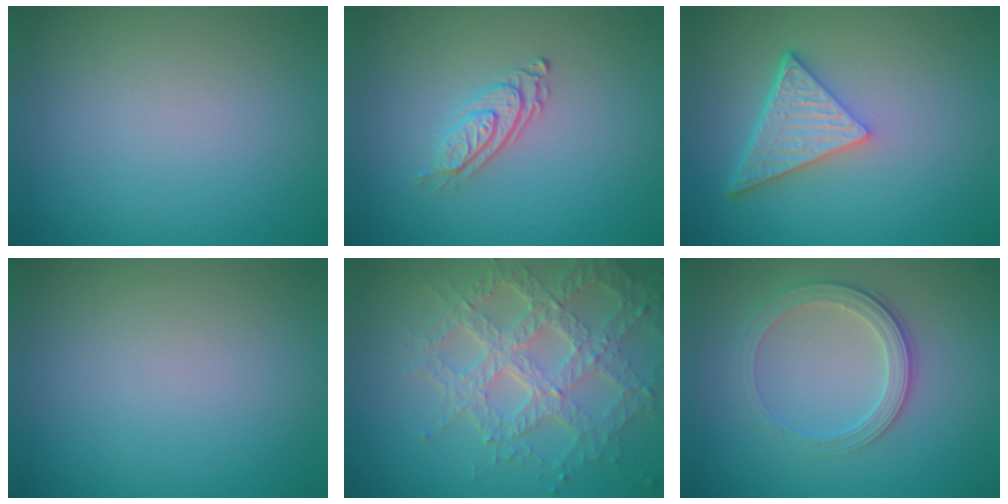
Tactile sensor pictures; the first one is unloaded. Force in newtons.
{"total": 2.8, "press": 2.0, "slide": 2.0}
{"total": 5.1, "press": 3.8, "slide": 3.4}
{"total": 0.0}
{"total": 7.0, "press": 5.2, "slide": 4.7}
{"total": 2.8, "press": 2.6, "slide": 0.9}